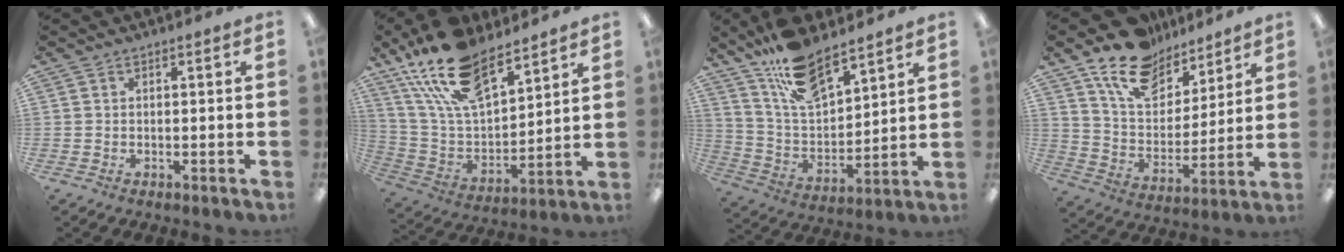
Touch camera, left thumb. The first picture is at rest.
{"total": 20.7, "force": [14.7, 9.2, 11.3], "torque": [-0.230, -0.072, 0.264]}
{"total": 15.4, "force": [12.1, 5.6, 7.6], "torque": [-0.154, -0.064, 0.219]}
{"total": 16.8, "force": [12.5, 9.0, 6.7], "torque": [-0.134, -0.069, 0.230]}